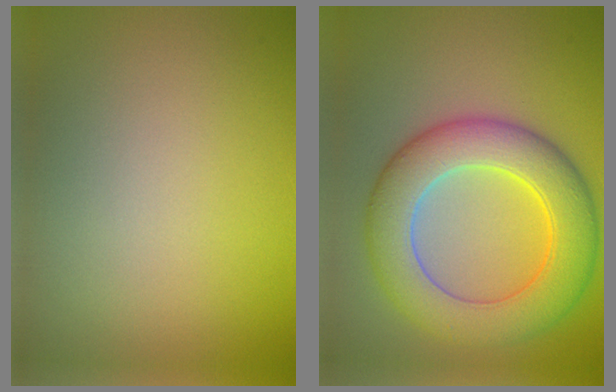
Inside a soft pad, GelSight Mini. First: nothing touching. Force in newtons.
{"total": 8.8, "press": 8.8, "slide": 0.1}